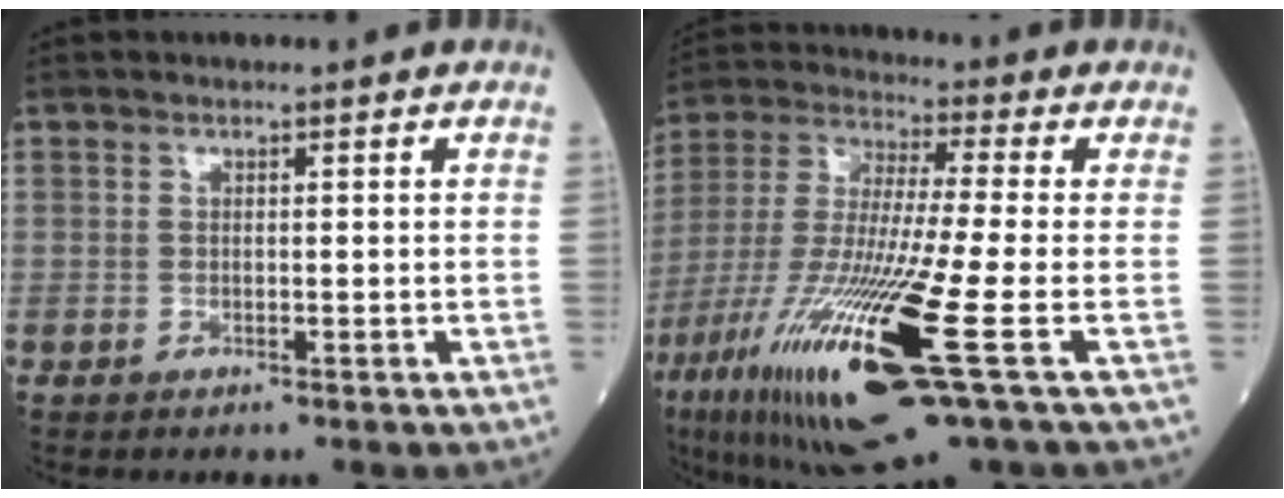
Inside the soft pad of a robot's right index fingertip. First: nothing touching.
{"total": 23.4, "force": [-9.0, 1.9, 21.5], "torque": [-0.455, -0.056, -0.165]}